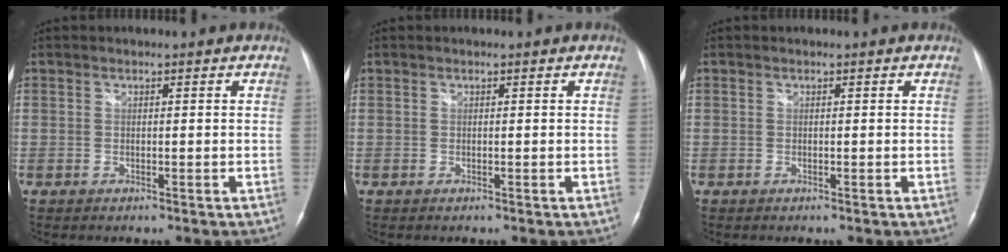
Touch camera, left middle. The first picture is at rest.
{"total": 0.0}
{"total": 0.0}